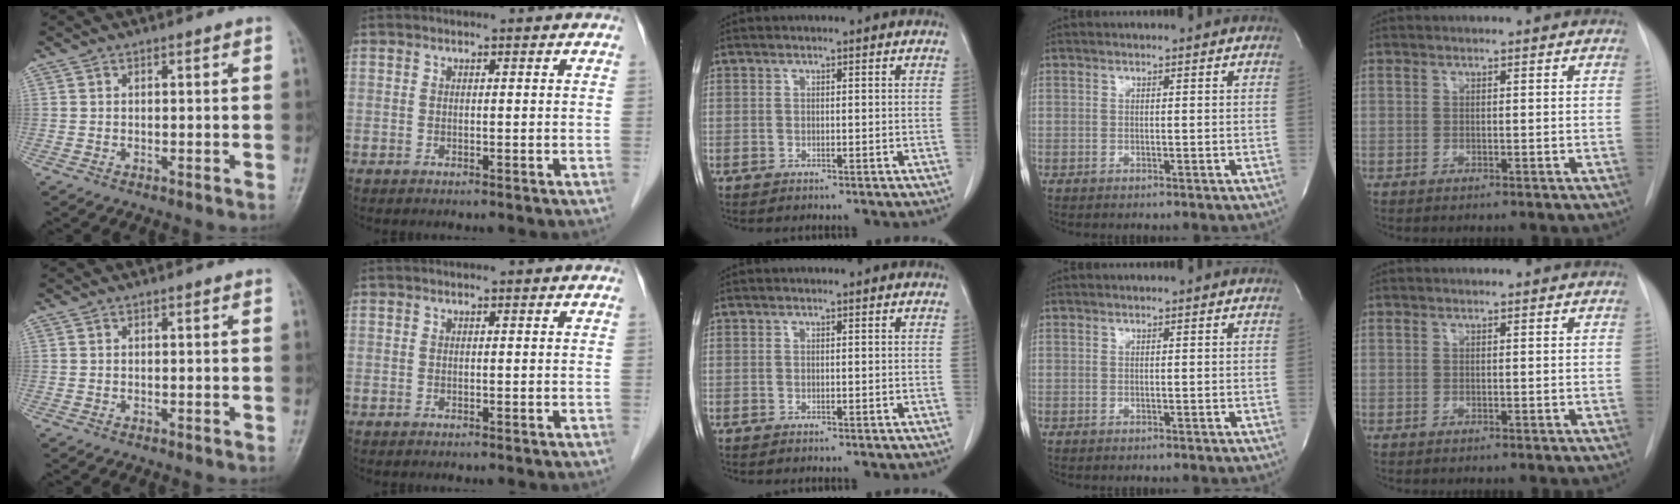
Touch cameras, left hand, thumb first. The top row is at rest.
{}